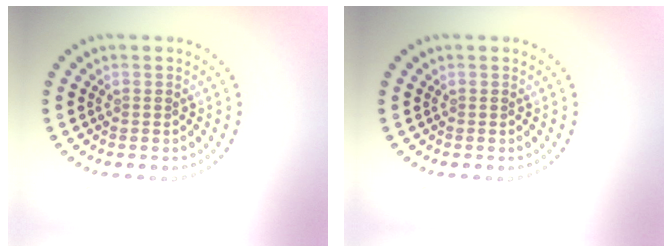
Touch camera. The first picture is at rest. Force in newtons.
{"total": 0.0}